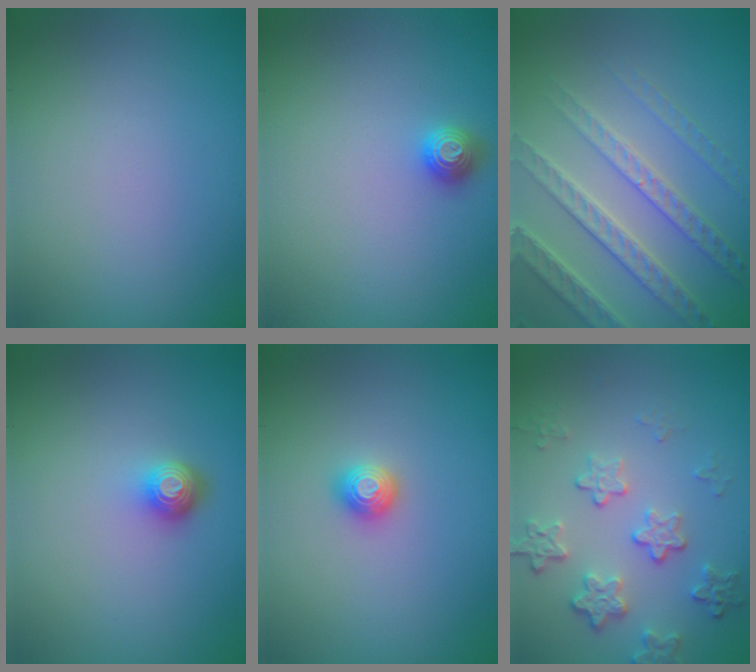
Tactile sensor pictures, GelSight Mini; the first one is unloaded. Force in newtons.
{"total": 1.2, "press": 1.1, "slide": 0.2}
{"total": 5.1, "press": 4.4, "slide": 2.5}
{"total": 1.7, "press": 1.3, "slide": 1.2}
{"total": 1.3, "press": 1.2, "slide": 0.4}
{"total": 4.1, "press": 3.1, "slide": 2.6}